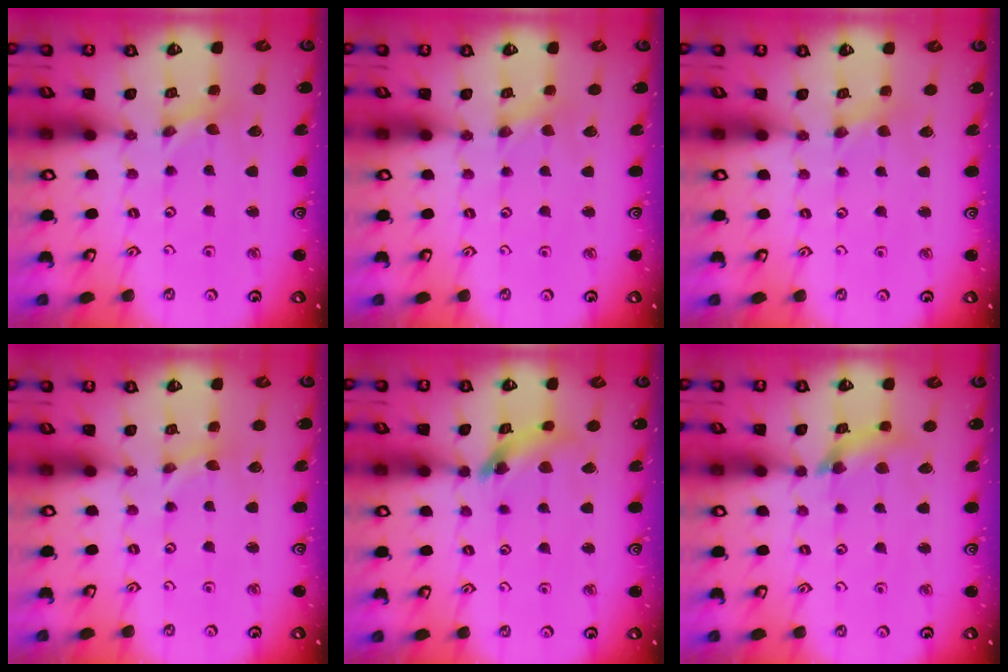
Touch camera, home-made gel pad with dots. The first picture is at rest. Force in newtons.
{"total": 0.0}
{"total": 2.4, "press": 2.3, "slide": 0.5}
{"total": 0.7, "press": 0.7, "slide": 0.1}
{"total": 10.6, "press": 10.5, "slide": 1.3}
{"total": 9.9, "press": 9.8, "slide": 1.1}